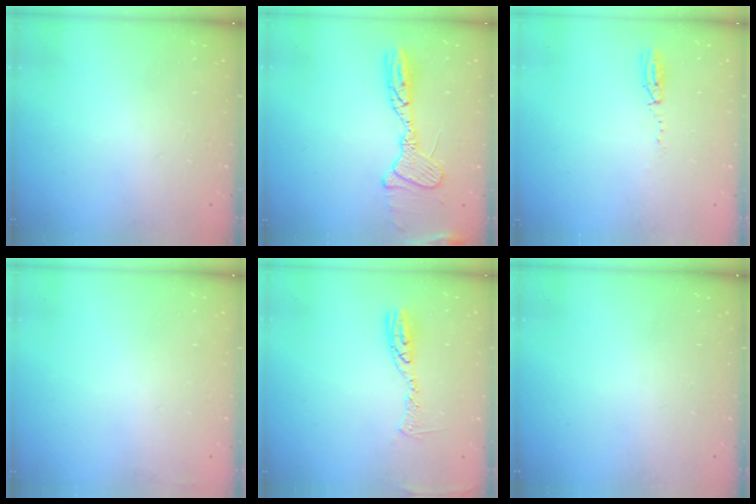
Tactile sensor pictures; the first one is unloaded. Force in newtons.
{"total": 13.1, "press": 13.1, "slide": 0.3}
{"total": 3.5, "press": 2.8, "slide": 2.2}
{"total": 2.9, "press": 2.4, "slide": 1.6}
{"total": 8.8, "press": 8.8, "slide": 0.9}
{"total": 0.0}